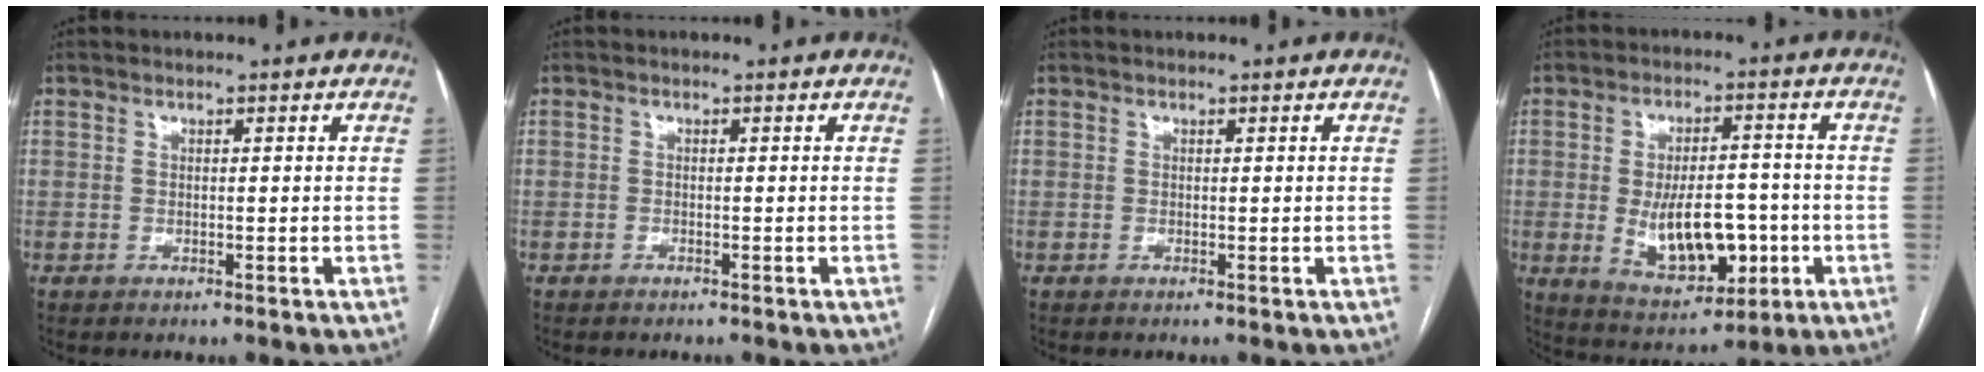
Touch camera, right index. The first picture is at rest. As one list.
[{"total": 0.6, "force": [-0.5, 0.2, 0.1], "torque": [-0.008, 0.000, -0.010]}, {"total": 0.0}, {"total": 12.1, "force": [-2.2, 5.9, 10.4], "torque": [-0.177, 0.003, -0.020]}]